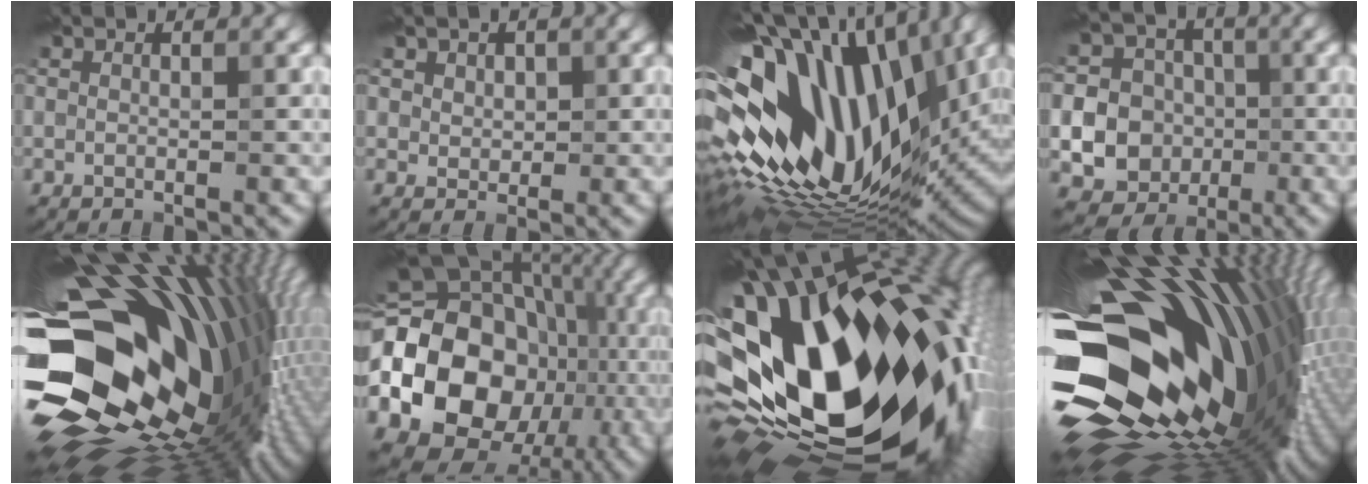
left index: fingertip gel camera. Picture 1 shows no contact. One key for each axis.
{"total": 2.5, "fx": 1.5, "fy": 1.8, "fz": 0.9, "tx": -0.025, "ty": -0.003, "tz": 0.031}
{"total": 18.9, "fx": 2.1, "fy": 11.1, "fz": 15.2, "tx": -0.286, "ty": -0.010, "tz": 0.036}
{"total": 16.7, "fx": -3.2, "fy": 15.8, "fz": 4.3, "tx": -0.117, "ty": -0.012, "tz": -0.076}
{"total": 20.9, "fx": -0.5, "fy": 14.5, "fz": 15.0, "tx": -0.297, "ty": -0.045, "tz": 0.008}
{"total": 19.9, "fx": -3.1, "fy": 16.3, "fz": 11.0, "tx": -0.189, "ty": -0.018, "tz": -0.065}
{"total": 22.3, "fx": -0.6, "fy": 13.5, "fz": 17.8, "tx": -0.339, "ty": -0.096, "tz": 0.020}
{"total": 20.9, "fx": -0.5, "fy": 12.7, "fz": 16.6, "tx": -0.309, "ty": -0.050, "tz": -0.006}